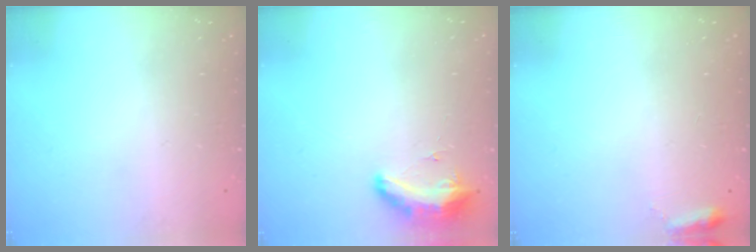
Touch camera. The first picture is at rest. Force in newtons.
{"total": 19.6, "press": 11.8, "slide": 15.6}
{"total": 5.1, "press": 5.0, "slide": 0.8}